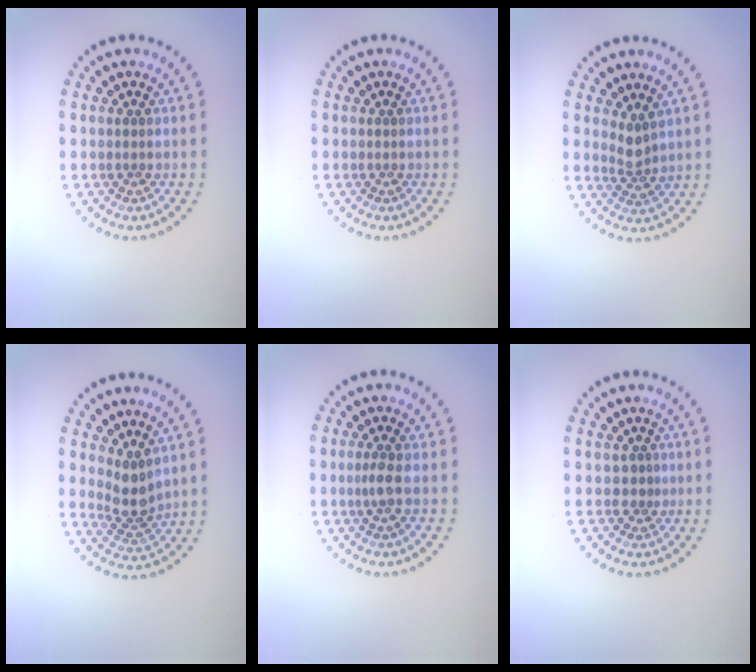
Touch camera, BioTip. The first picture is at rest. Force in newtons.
{"total": 0.0}
{"total": 1.9, "press": 1.4, "slide": 1.3}
{"total": 2.6, "press": 2.1, "slide": 1.7}
{"total": 1.4, "press": 1.1, "slide": 0.9}
{"total": 1.0, "press": 0.5, "slide": 0.8}